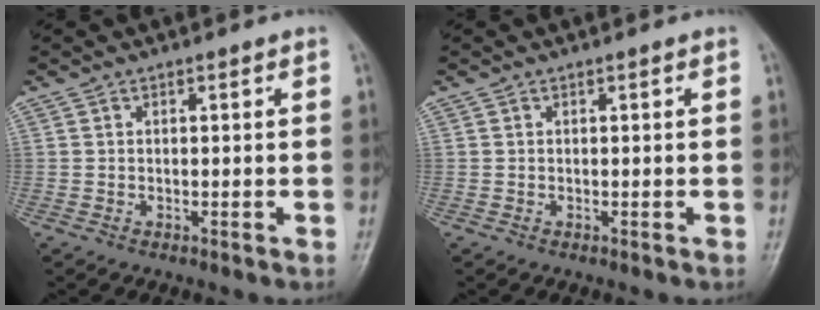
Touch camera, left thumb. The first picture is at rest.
{"total": 0.0}